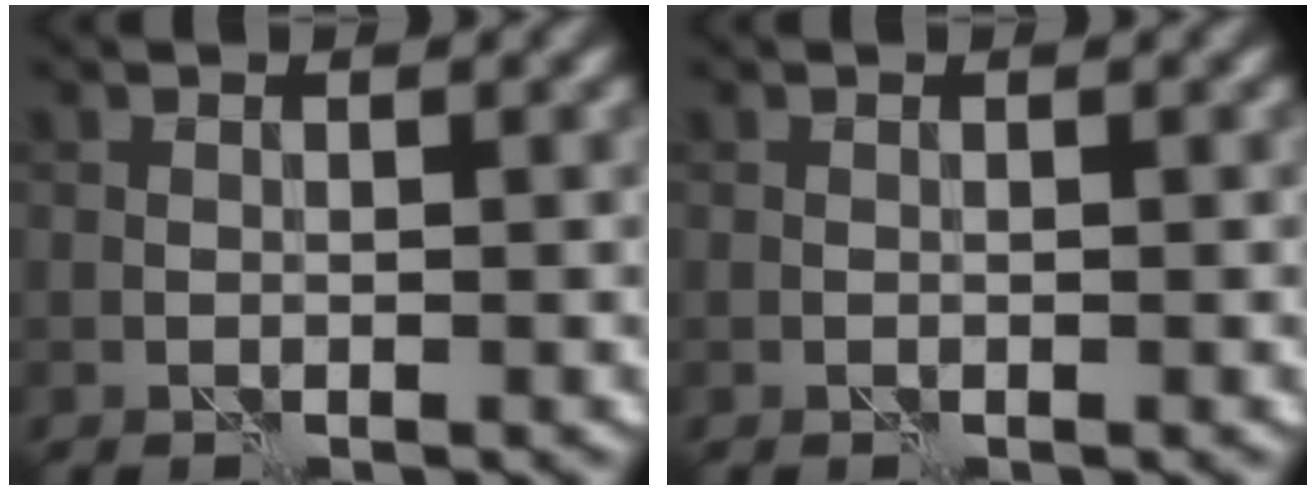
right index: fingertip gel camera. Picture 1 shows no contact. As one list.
[{"total": 0.0}]